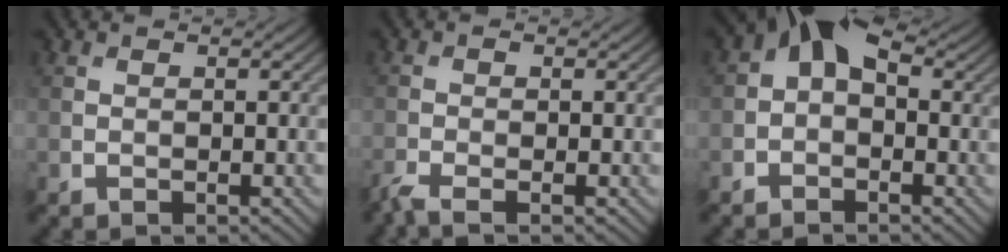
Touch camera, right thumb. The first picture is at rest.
{"total": 1.9, "force": [-1.5, 0.1, 1.2], "torque": [-0.032, -0.004, -0.039]}
{"total": 5.1, "force": [0.7, 3.4, 3.7], "torque": [-0.062, 0.012, -0.003]}